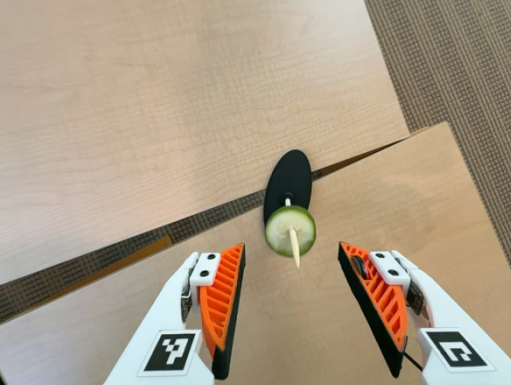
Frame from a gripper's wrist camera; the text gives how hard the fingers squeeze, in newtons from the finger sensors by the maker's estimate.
{"total": 0.8, "left": 0.7, "right": 1.0}